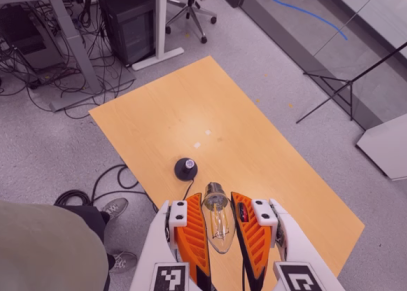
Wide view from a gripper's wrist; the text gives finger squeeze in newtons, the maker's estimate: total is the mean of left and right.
{"total": 16.6, "left": 16.5, "right": 16.6}